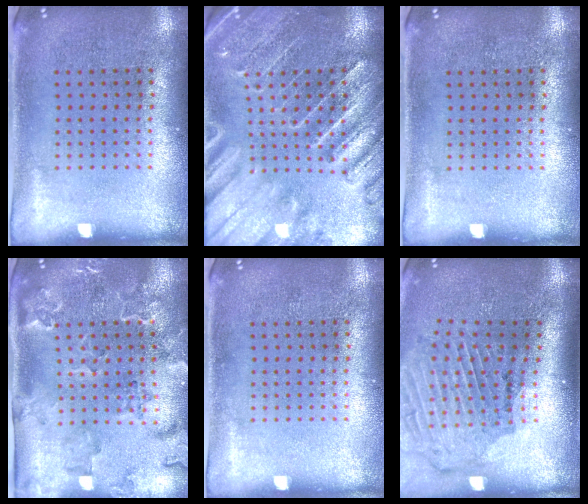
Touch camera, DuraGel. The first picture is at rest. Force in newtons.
{"total": 3.0, "press": 2.9, "slide": 0.9}
{"total": 0.0}
{"total": 2.2, "press": 2.2, "slide": 0.6}
{"total": 0.0}
{"total": 2.0, "press": 1.9, "slide": 0.6}